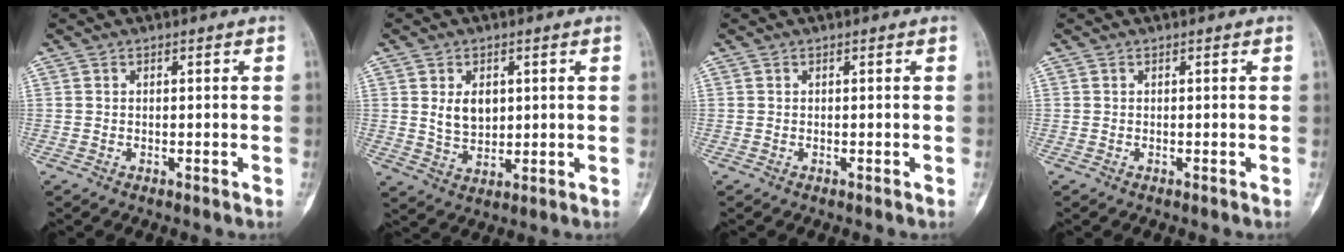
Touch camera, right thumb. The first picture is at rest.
{"total": 6.1, "force": [1.5, 4.2, 4.2], "torque": [-0.055, -0.013, 0.035]}
{"total": 0.0}
{"total": 0.0}